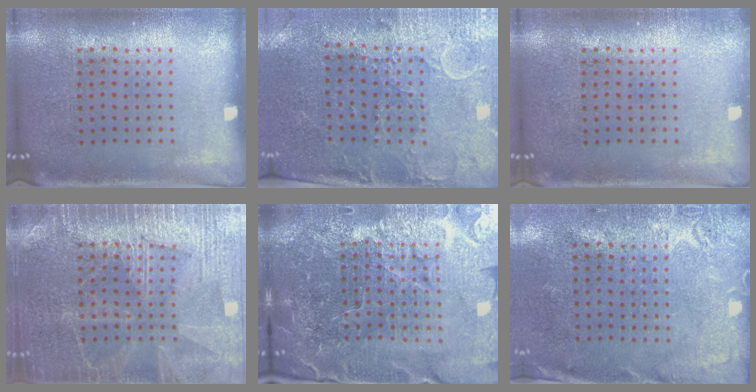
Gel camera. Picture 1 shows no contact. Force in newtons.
{"total": 2.9, "press": 2.6, "slide": 1.3}
{"total": 0.6, "press": 0.6, "slide": 0.1}
{"total": 3.6, "press": 3.6, "slide": 0.5}
{"total": 6.7, "press": 5.9, "slide": 3.2}
{"total": 2.6, "press": 2.1, "slide": 1.6}